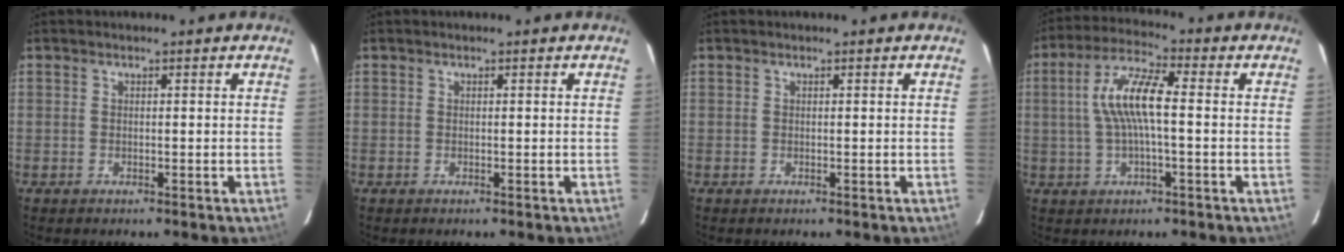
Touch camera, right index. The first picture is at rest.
{"total": 0.0}
{"total": 0.0}
{"total": 9.5, "force": [0.2, 2.2, 9.3], "torque": [-0.181, 0.014, 0.004]}